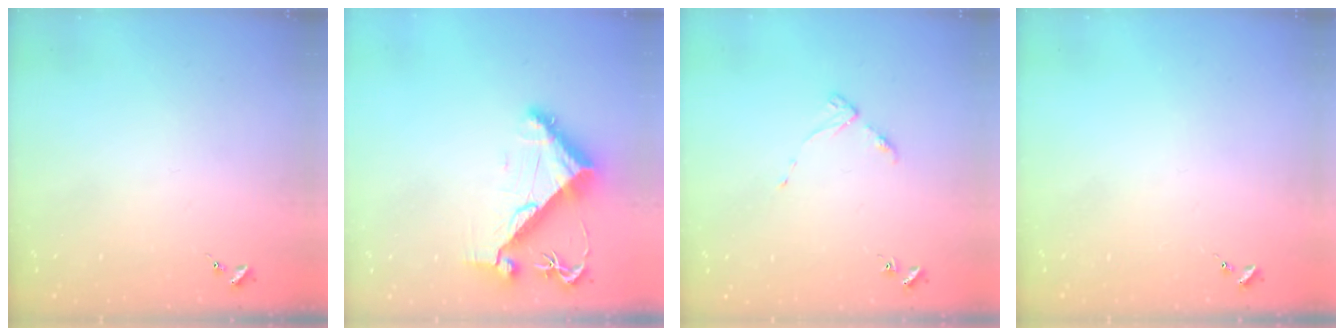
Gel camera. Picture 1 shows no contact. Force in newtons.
{"total": 9.3, "press": 9.2, "slide": 1.5}
{"total": 3.8, "press": 3.8, "slide": 0.5}
{"total": 0.0}